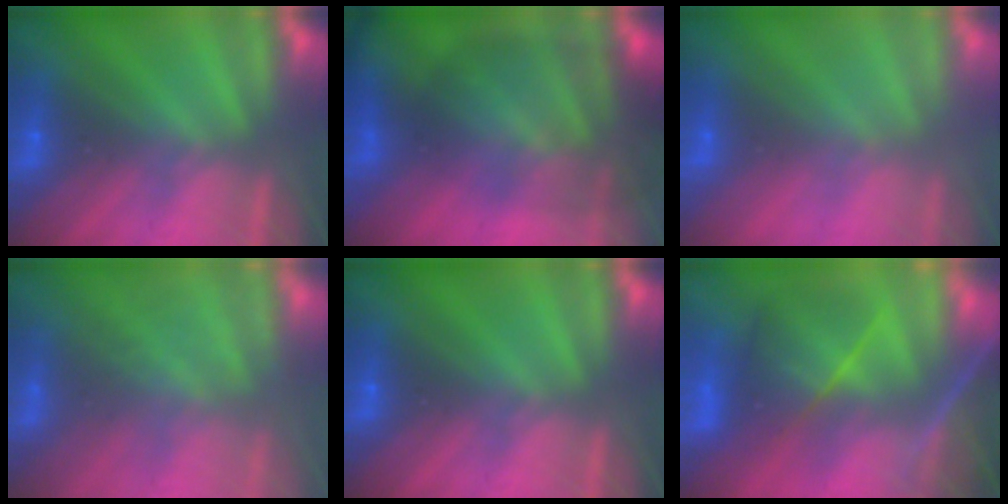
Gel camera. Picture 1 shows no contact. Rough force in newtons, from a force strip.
{"total": 11.4}
{"total": 2.6}
{"total": 2.8}
{"total": 0.0}
{"total": 7.4}